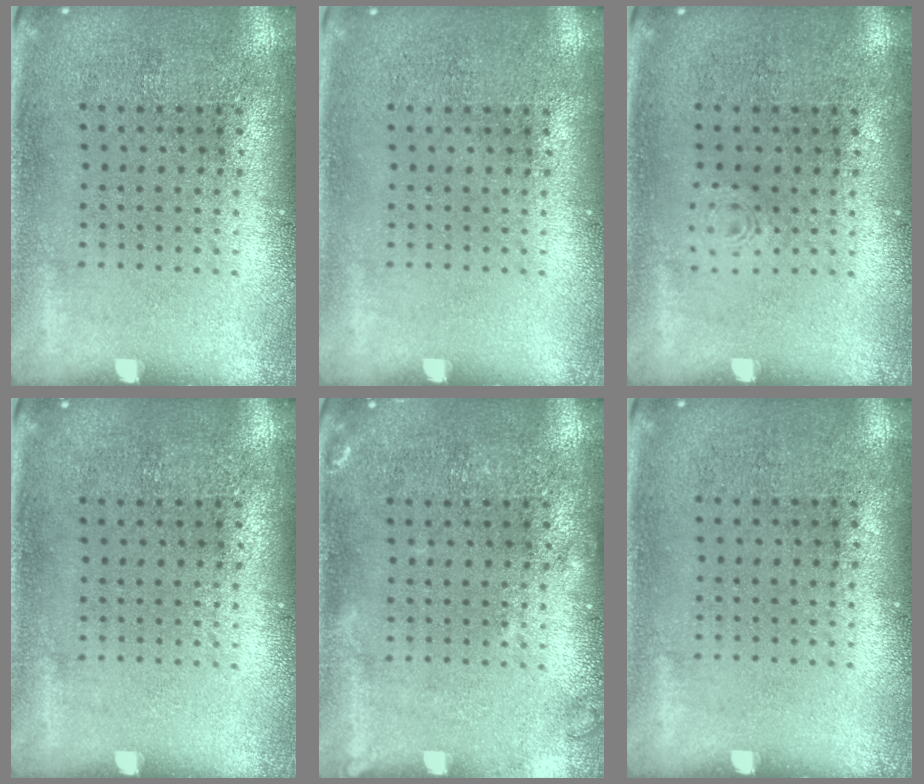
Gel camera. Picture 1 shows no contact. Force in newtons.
{"total": 0.0}
{"total": 0.8, "press": 0.8, "slide": 0.2}
{"total": 0.0}
{"total": 1.2, "press": 1.1, "slide": 0.2}
{"total": 0.0}